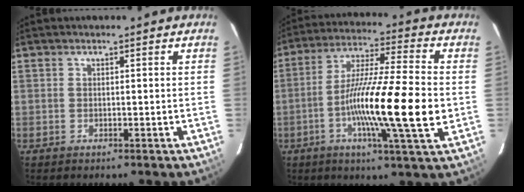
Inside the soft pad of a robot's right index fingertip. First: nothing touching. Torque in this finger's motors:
{"motor_torque": [1.84, -0.30, 1.05, 0.21]}